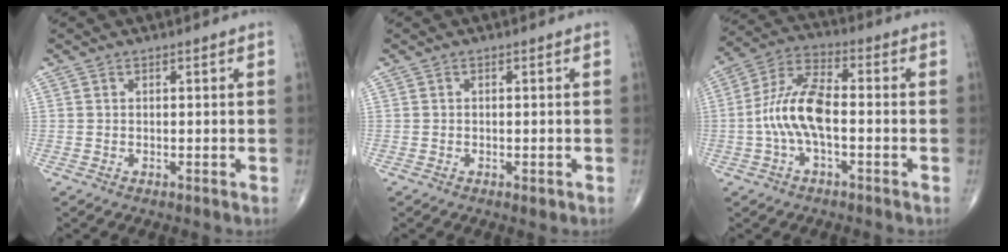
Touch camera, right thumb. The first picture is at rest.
{"total": 1.2, "force": [-0.5, 0.6, 0.9], "torque": [-0.011, -0.002, -0.006]}
{"total": 10.9, "force": [-1.7, 4.6, 9.7], "torque": [-0.208, 0.036, -0.039]}